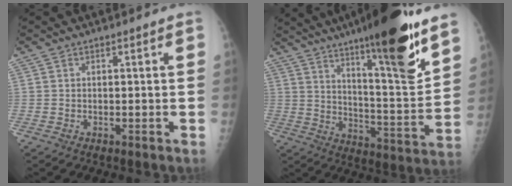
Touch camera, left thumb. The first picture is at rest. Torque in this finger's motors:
{"motor_torque": [2.92, 1.36, 1.81, -0.96, 0.43]}